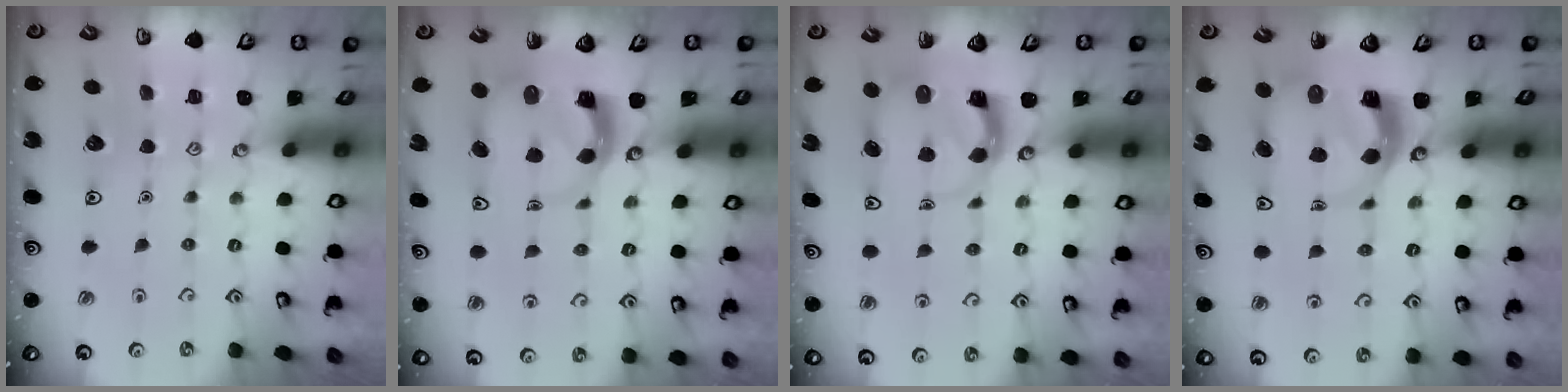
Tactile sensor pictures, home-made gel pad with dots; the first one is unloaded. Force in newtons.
{"total": 3.8, "press": 3.8, "slide": 0.6}
{"total": 3.7, "press": 3.7, "slide": 0.6}
{"total": 5.8, "press": 5.7, "slide": 0.7}